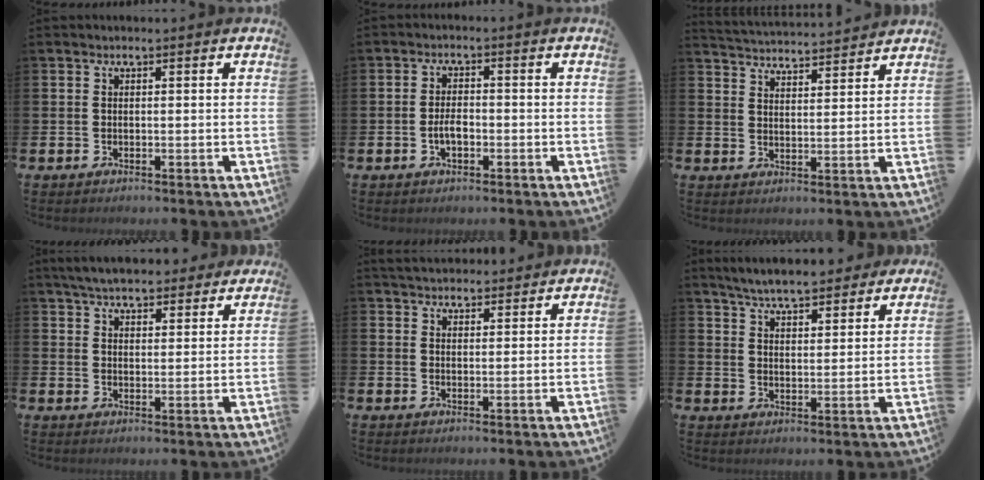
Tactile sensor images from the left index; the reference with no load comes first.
{"total": 2.7, "force": [-0.7, 1.3, 2.2], "torque": [-0.026, -0.001, -0.017]}
{"total": 4.4, "force": [4.4, 0.1, -0.1], "torque": [-0.019, -0.030, 0.080]}
{"total": 6.1, "force": [5.8, 1.4, 1.3], "torque": [-0.040, -0.022, 0.105]}
{"total": 3.7, "force": [3.6, 0.8, 0.2], "torque": [-0.009, -0.015, 0.068]}
{"total": 6.5, "force": [6.2, 1.1, 1.4], "torque": [-0.044, -0.029, 0.111]}